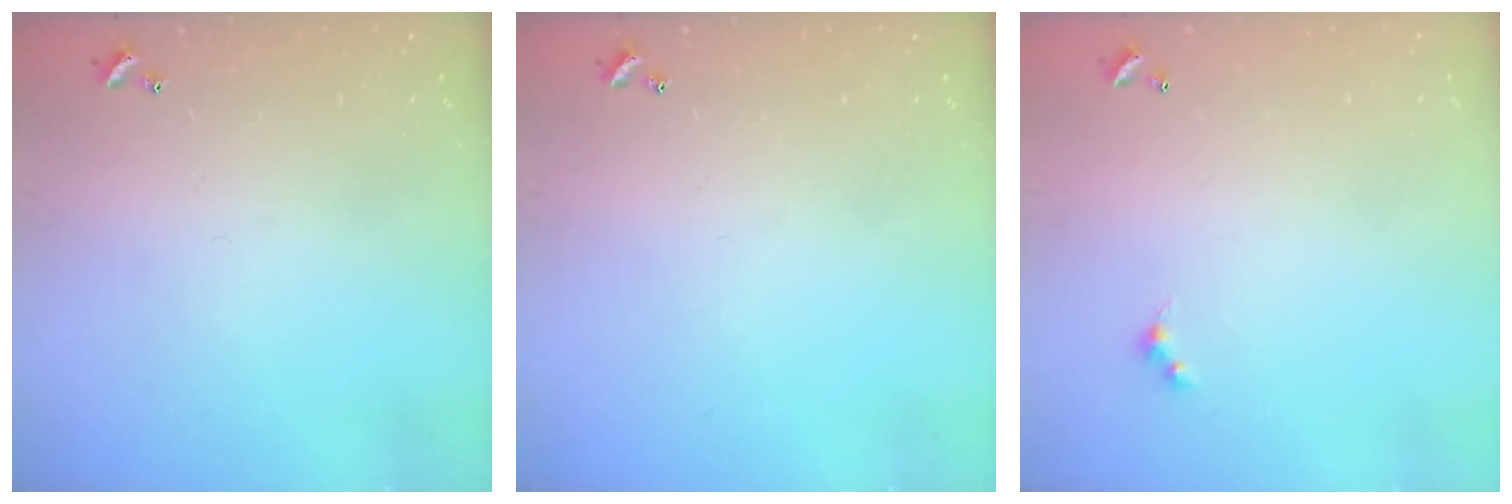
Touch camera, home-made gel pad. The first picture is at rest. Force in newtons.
{"total": 0.0}
{"total": 1.5, "press": 1.4, "slide": 0.3}